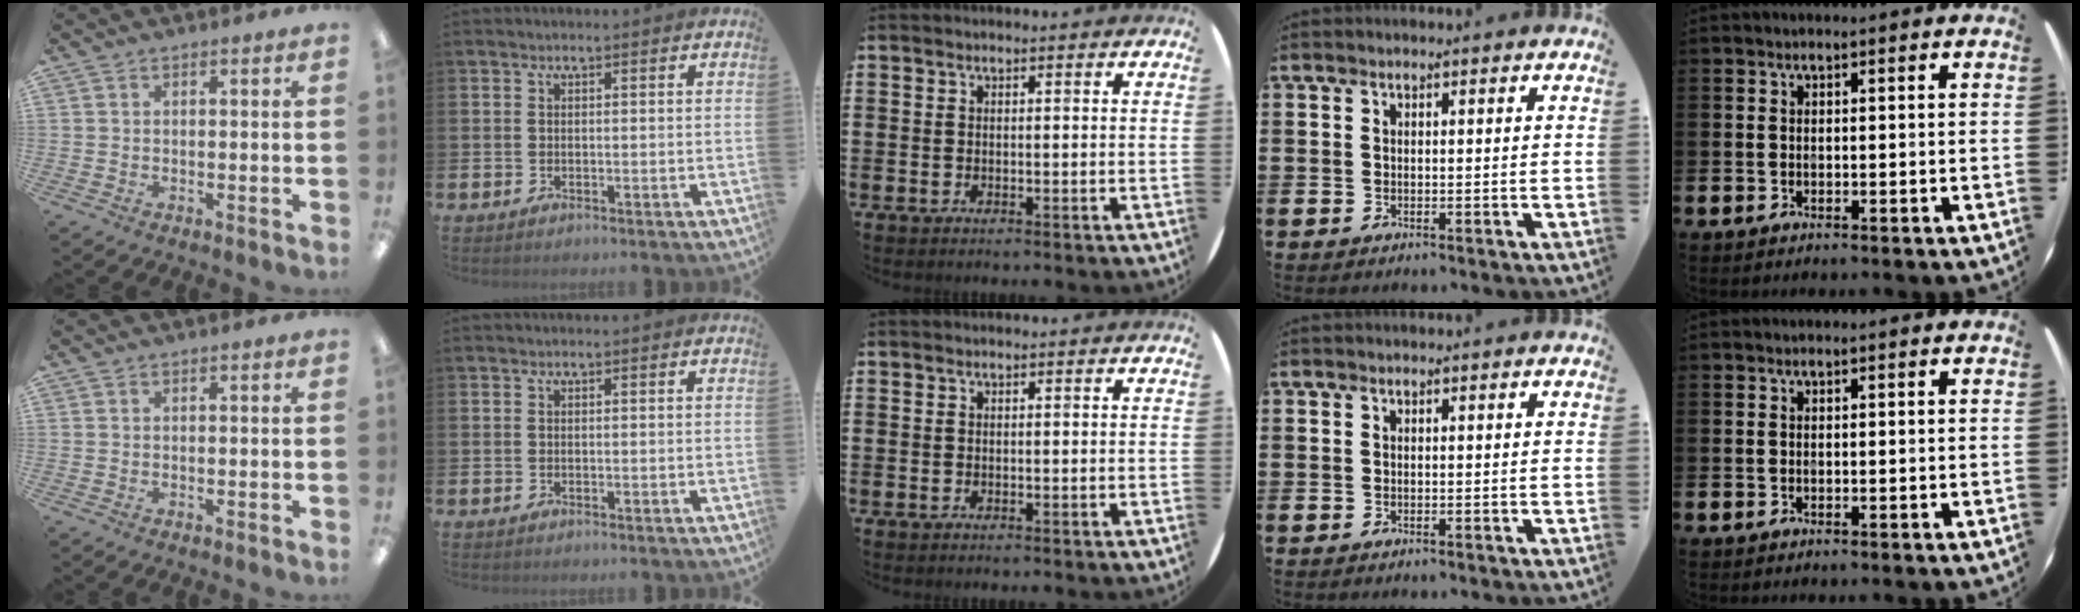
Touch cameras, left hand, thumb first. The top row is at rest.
{}